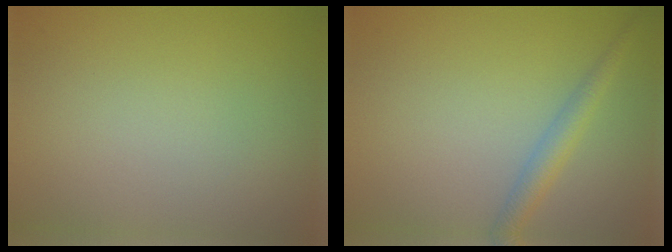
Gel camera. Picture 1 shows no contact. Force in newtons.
{"total": 2.2, "press": 2.2, "slide": 0.1}